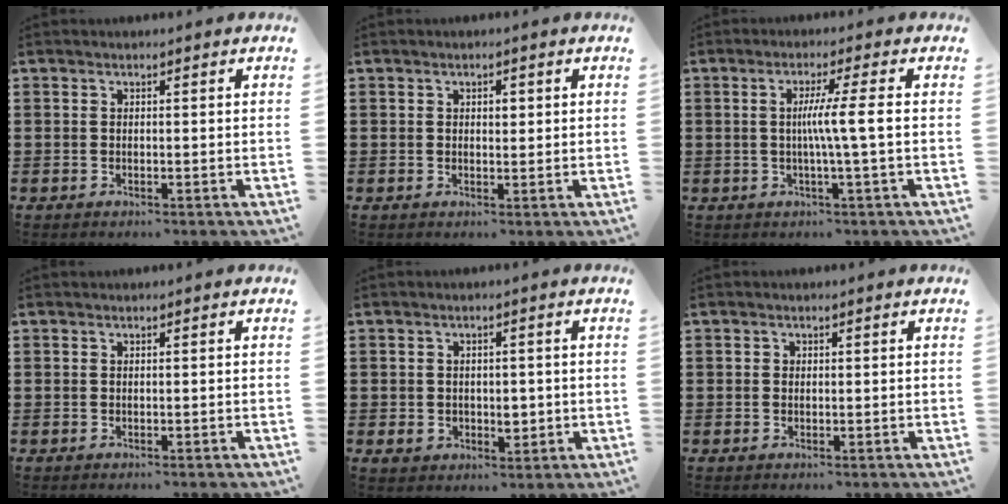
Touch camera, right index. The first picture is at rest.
{"total": 1.2, "force": [0.3, 0.7, 0.9], "torque": [-0.010, 0.003, 0.003]}
{"total": 5.2, "force": [-0.2, -0.8, 5.2], "torque": [-0.094, -0.010, -0.009]}
{"total": 0.0}
{"total": 3.2, "force": [-0.4, 2.6, 1.9], "torque": [-0.043, 0.007, -0.009]}
{"total": 0.5, "force": [0.0, 0.5, 0.1], "torque": [-0.002, 0.005, -0.001]}